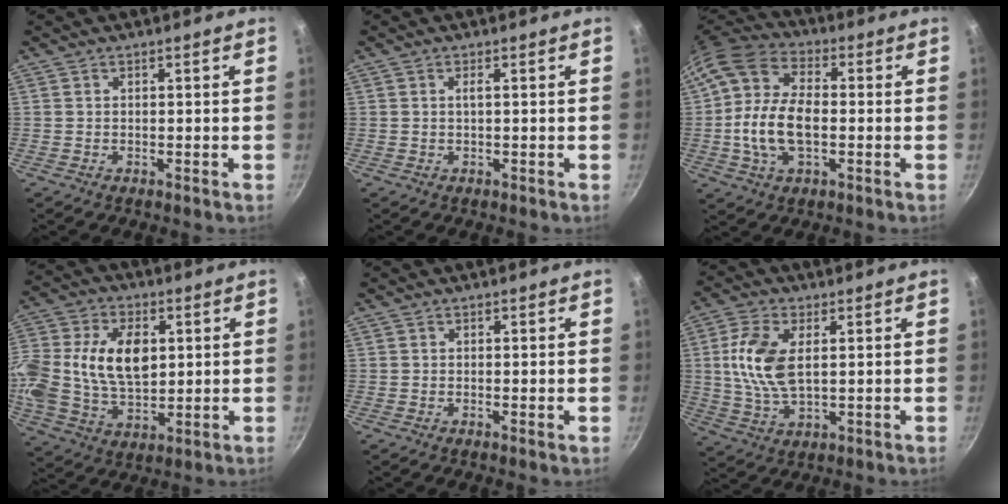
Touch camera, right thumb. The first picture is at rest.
{"total": 0.9, "force": [0.1, 0.1, 0.9], "torque": [-0.019, 0.001, 0.003]}
{"total": 14.7, "force": [-0.8, 8.7, 11.8], "torque": [-0.218, 0.021, -0.028]}
{"total": 21.7, "force": [3.4, 14.6, 15.8], "torque": [-0.334, 0.025, 0.060]}
{"total": 0.7, "force": [-0.1, 0.1, 0.7], "torque": [-0.013, -0.002, -0.002]}
{"total": 11.2, "force": [1.9, 5.9, 9.3], "torque": [-0.186, -0.002, 0.038]}